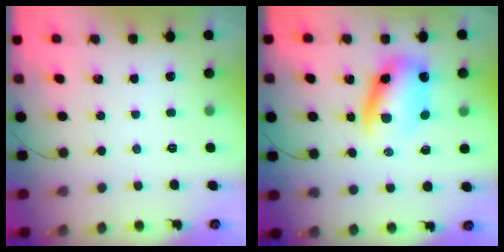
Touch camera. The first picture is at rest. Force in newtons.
{"total": 11.6, "press": 11.1, "slide": 3.3}